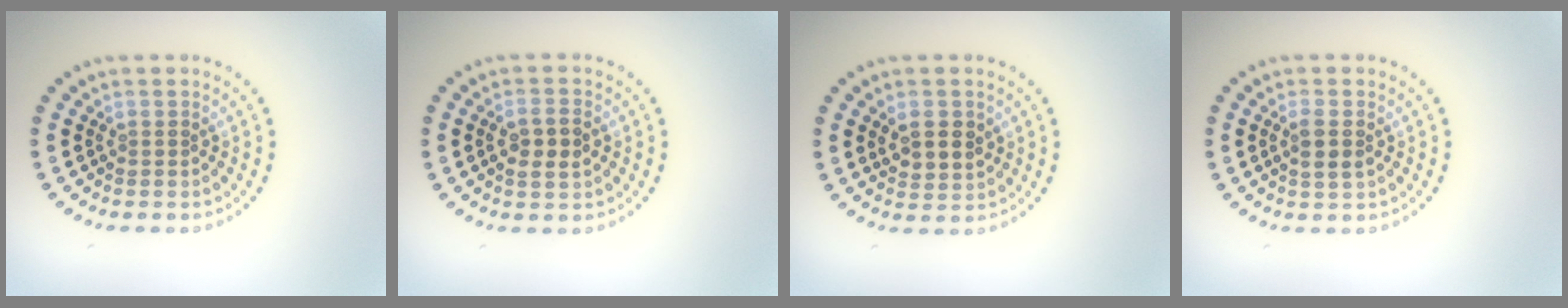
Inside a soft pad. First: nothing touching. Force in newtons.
{"total": 2.6, "press": 2.6, "slide": 0.5}
{"total": 2.7, "press": 2.6, "slide": 0.7}
{"total": 1.9, "press": 1.8, "slide": 0.7}